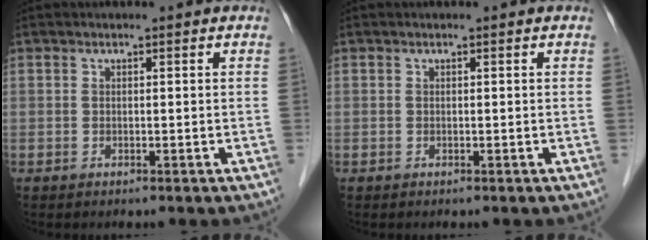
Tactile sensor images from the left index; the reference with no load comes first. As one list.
[{"total": 0.0}]